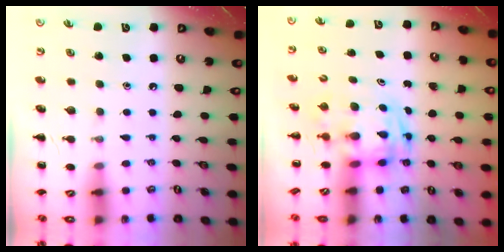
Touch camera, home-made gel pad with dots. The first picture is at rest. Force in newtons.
{"total": 2.7, "press": 2.7, "slide": 0.5}